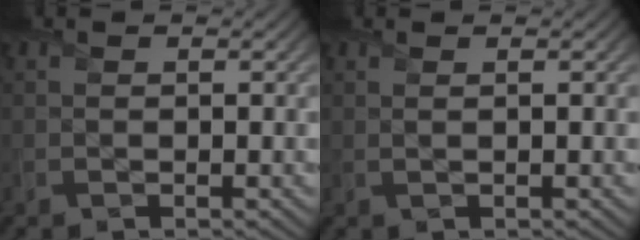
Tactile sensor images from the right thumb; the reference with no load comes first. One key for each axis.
{"total": 0.7, "fx": 0.3, "fy": 0.1, "fz": 0.6, "tx": -0.014, "ty": 0.004, "tz": 0.003}